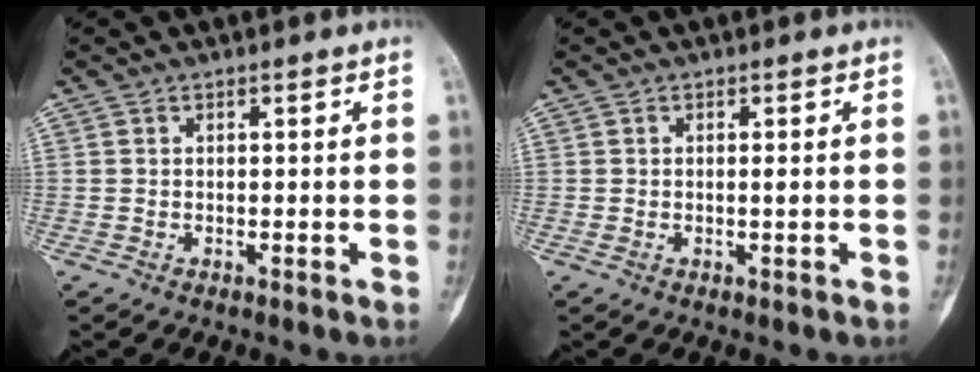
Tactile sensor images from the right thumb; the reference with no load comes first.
{"total": 0.9, "force": [0.0, 0.1, 0.9], "torque": [-0.015, -0.001, 0.001]}